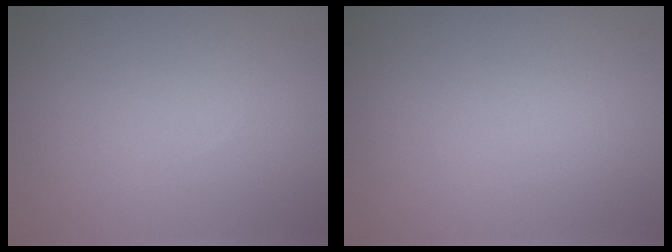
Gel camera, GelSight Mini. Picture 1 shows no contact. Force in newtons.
{"total": 0.0}